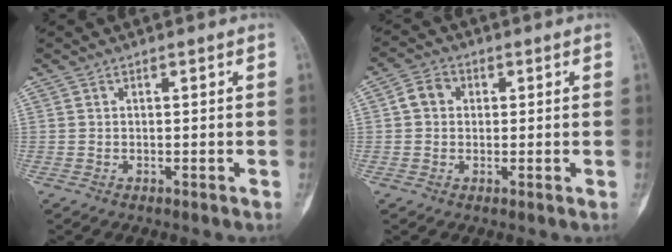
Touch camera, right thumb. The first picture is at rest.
{"total": 4.2, "force": [0.6, 3.5, 2.1], "torque": [-0.025, 0.011, 0.004]}